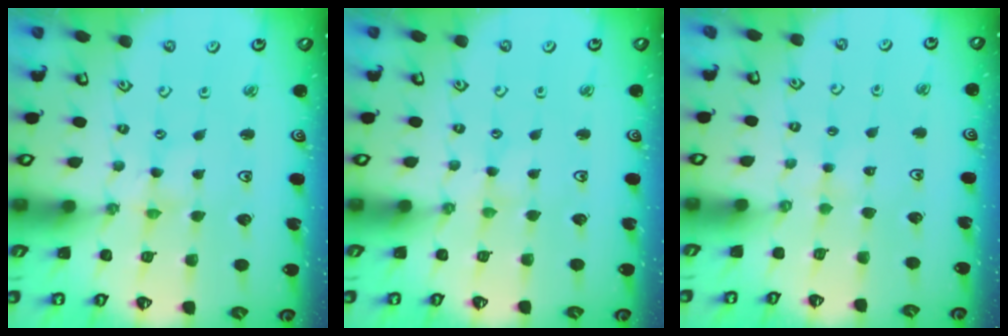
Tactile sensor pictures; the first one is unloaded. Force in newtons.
{"total": 0.8, "press": 0.8, "slide": 0.2}
{"total": 1.3, "press": 1.3, "slide": 0.2}